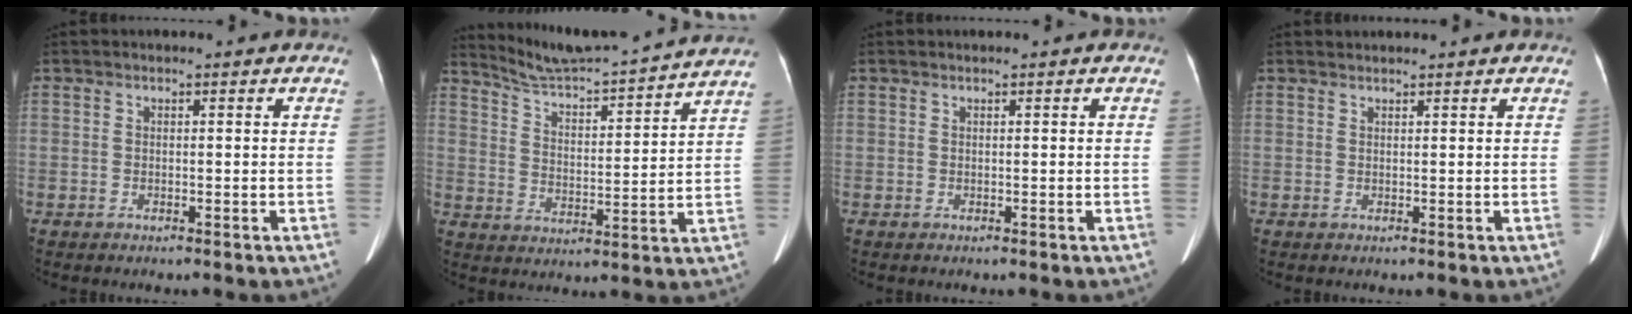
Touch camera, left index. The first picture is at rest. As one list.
[{"total": 15.9, "force": [15.1, -1.1, 4.8], "torque": [-0.087, -0.013, 0.223]}, {"total": 0.0}, {"total": 1.0, "force": [0.9, -0.1, 0.0], "torque": [-0.005, 0.015, 0.023]}]